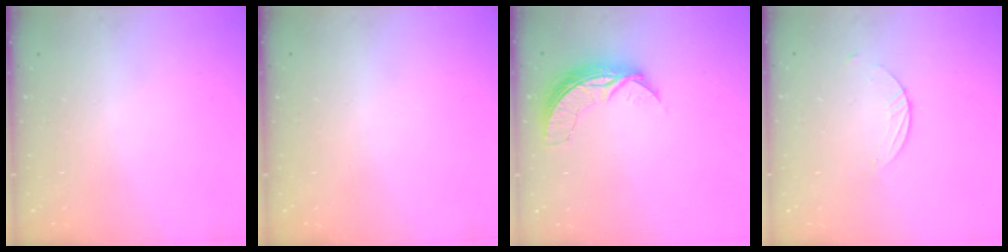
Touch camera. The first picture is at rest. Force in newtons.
{"total": 0.0}
{"total": 7.2, "press": 7.2, "slide": 0.5}
{"total": 1.8, "press": 1.8, "slide": 0.1}